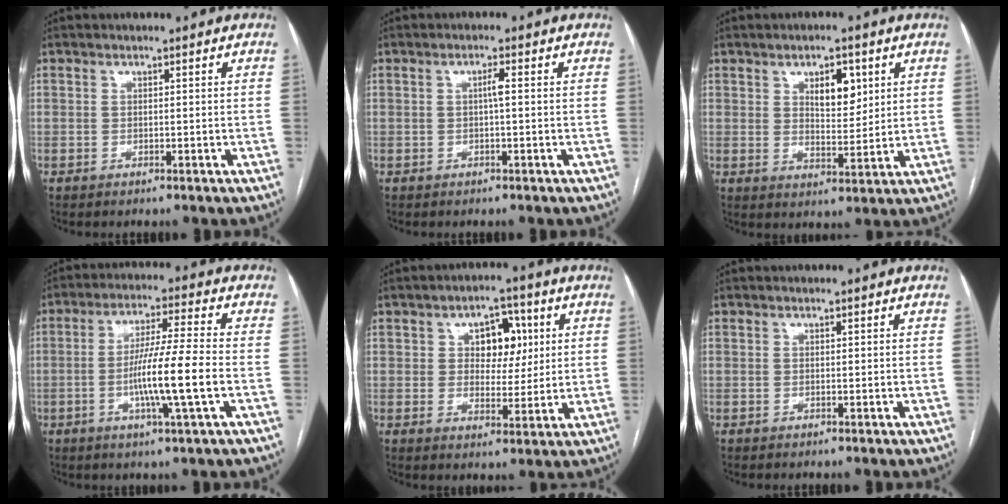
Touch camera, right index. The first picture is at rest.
{"total": 1.5, "force": [0.1, 0.0, 1.5], "torque": [-0.027, 0.002, 0.002]}
{"total": 6.3, "force": [2.7, 2.7, 4.9], "torque": [-0.078, -0.002, 0.048]}
{"total": 10.5, "force": [-2.4, -0.8, 10.2], "torque": [-0.188, -0.007, -0.047]}
{"total": 7.5, "force": [2.3, 4.7, 5.4], "torque": [-0.071, 0.017, 0.038]}
{"total": 0.0}